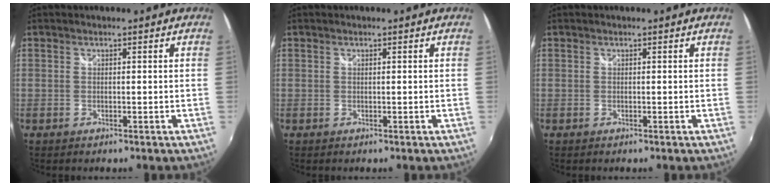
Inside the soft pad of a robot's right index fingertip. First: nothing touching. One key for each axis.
{"total": 0.0}
{"total": 0.0}